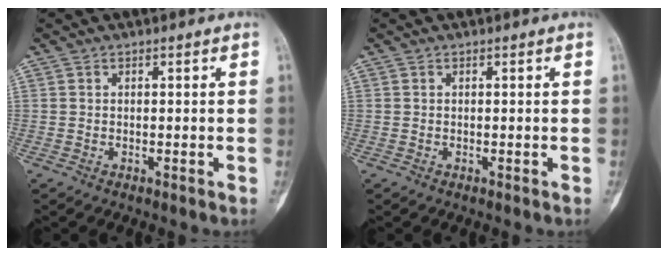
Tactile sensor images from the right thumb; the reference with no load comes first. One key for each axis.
{"total": 0.0}